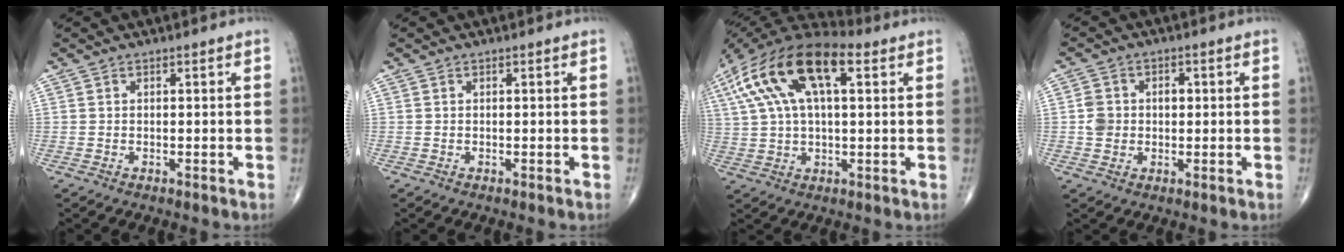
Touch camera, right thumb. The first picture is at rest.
{"total": 0.0}
{"total": 21.0, "force": [7.6, 9.2, 17.2], "torque": [-0.351, 0.036, 0.129]}
{"total": 4.9, "force": [0.1, 4.2, 2.6], "torque": [-0.033, 0.013, 0.000]}